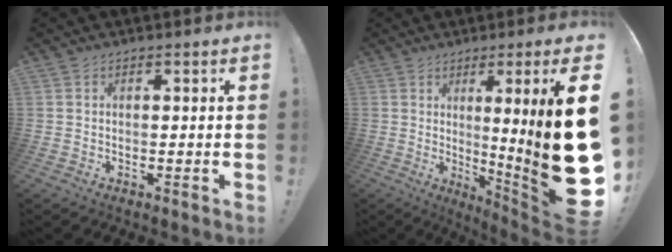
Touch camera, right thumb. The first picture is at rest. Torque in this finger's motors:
{"motor_torque": [-0.60, 2.47, 1.71, 1.06, 0.19]}